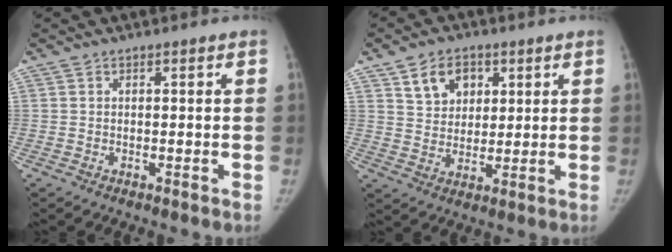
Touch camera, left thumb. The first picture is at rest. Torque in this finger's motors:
{"motor_torque": [-0.01, 0.18, 0.55, -0.20, 0.00]}